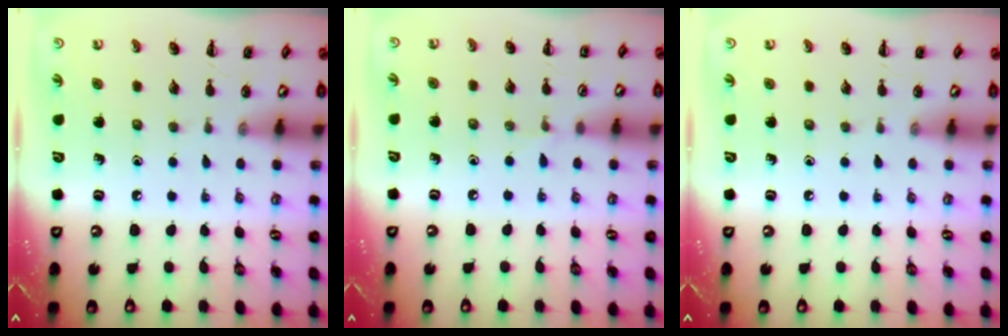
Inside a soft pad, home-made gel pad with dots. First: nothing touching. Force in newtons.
{"total": 3.5, "press": 3.3, "slide": 1.2}
{"total": 0.0}